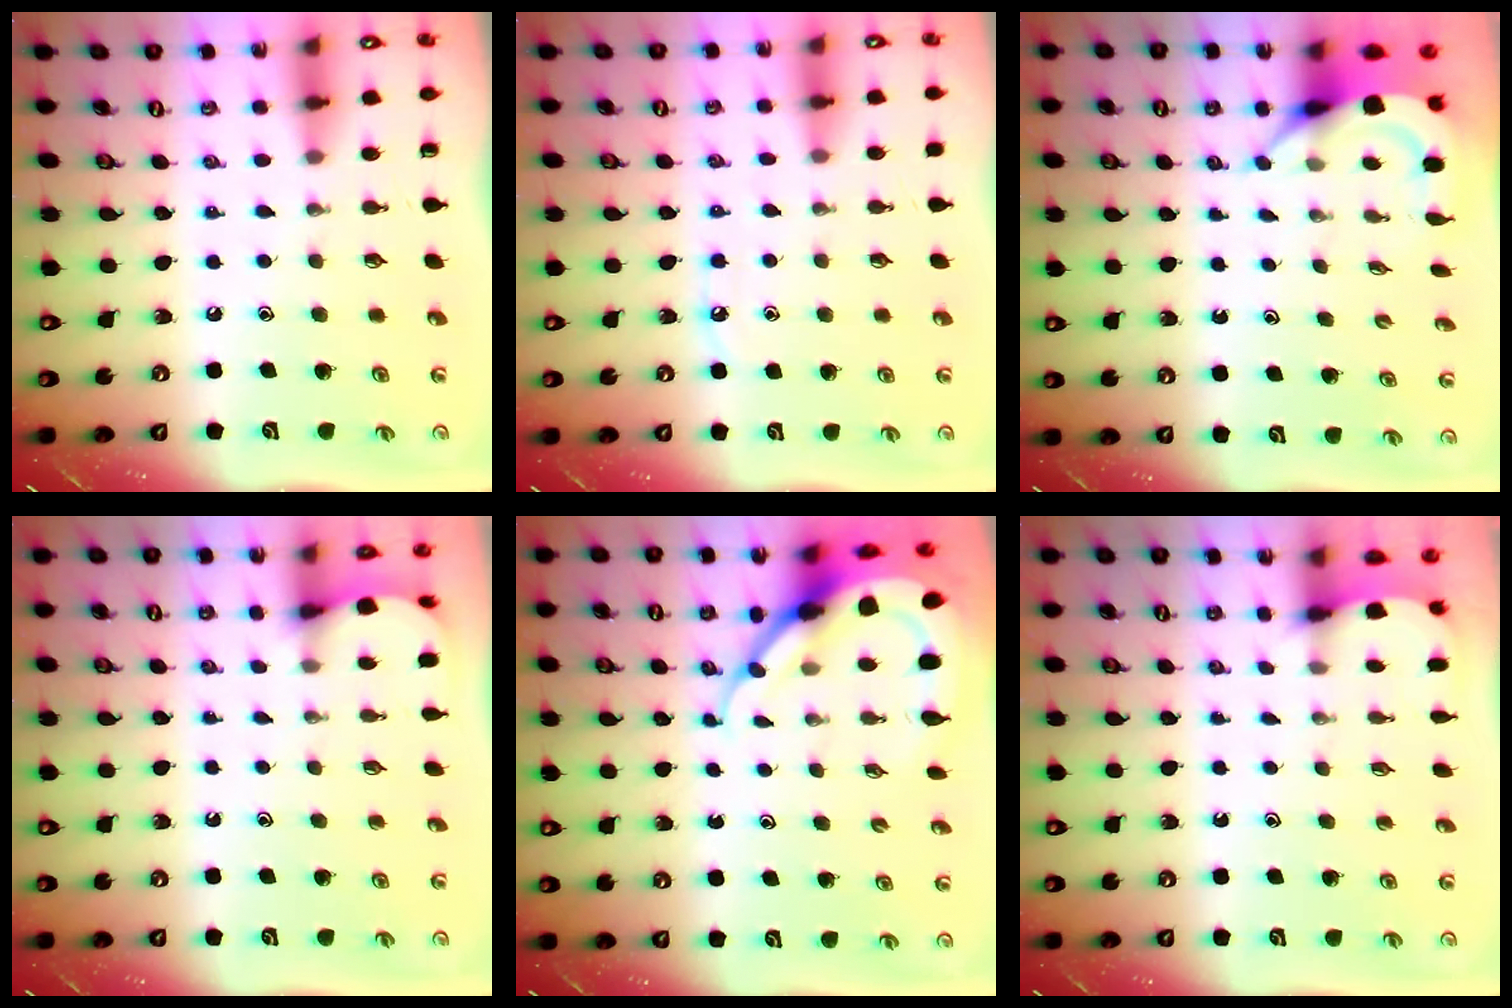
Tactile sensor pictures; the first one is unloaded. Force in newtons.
{"total": 3.9, "press": 3.9, "slide": 0.5}
{"total": 4.9, "press": 4.8, "slide": 0.4}
{"total": 2.2, "press": 2.2, "slide": 0.2}
{"total": 8.9, "press": 8.8, "slide": 1.2}
{"total": 2.6, "press": 2.6, "slide": 0.3}